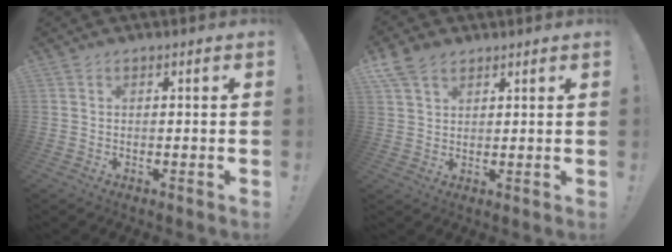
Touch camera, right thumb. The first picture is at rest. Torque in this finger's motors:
{"motor_torque": [0.05, 0.03, 0.27, 0.15, 0.01]}